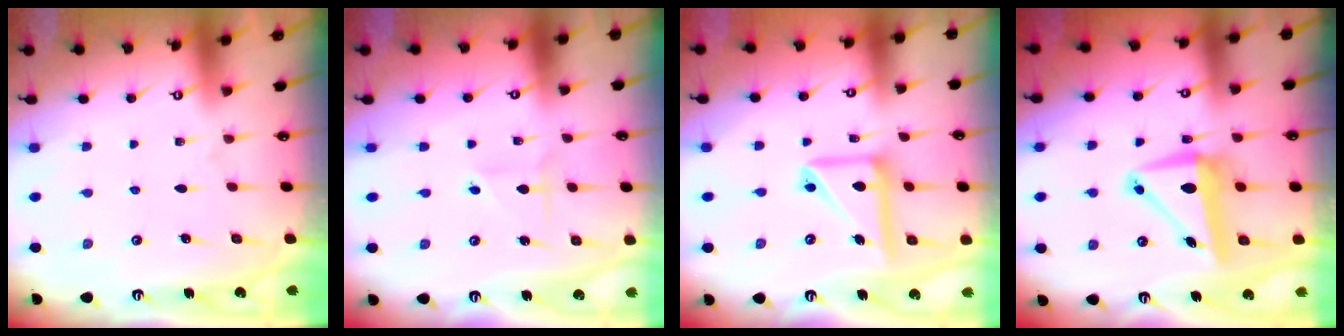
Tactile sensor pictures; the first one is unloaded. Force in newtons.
{"total": 2.2, "press": 2.2, "slide": 0.2}
{"total": 14.4, "press": 14.3, "slide": 1.9}
{"total": 8.5, "press": 8.2, "slide": 2.1}